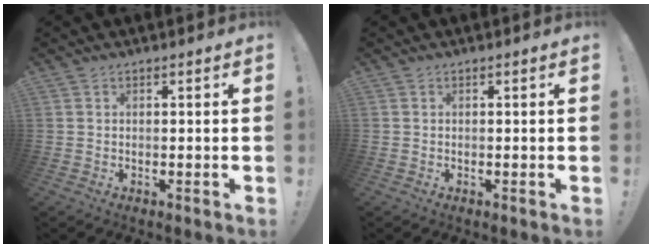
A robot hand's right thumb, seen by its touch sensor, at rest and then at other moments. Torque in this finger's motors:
{"motor_torque": [-0.02, -0.17, 0.08, -0.12, 0.00]}